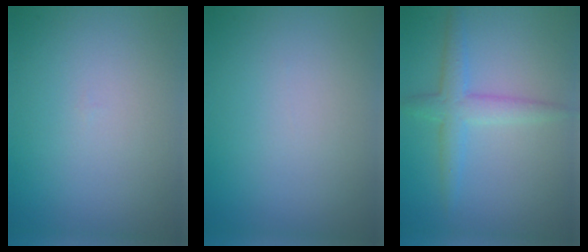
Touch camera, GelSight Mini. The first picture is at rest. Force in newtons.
{"total": 0.0}
{"total": 3.0, "press": 3.0, "slide": 0.1}